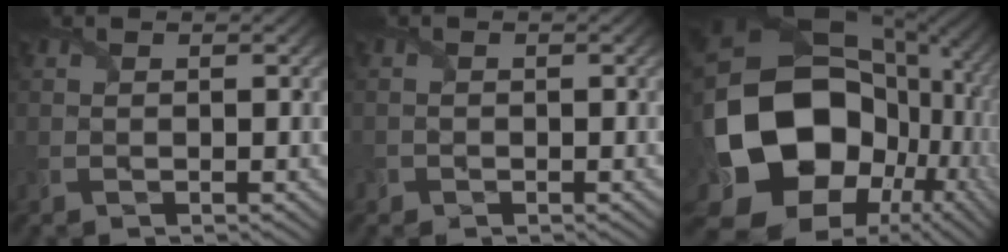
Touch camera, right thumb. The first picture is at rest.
{"total": 0.7, "force": [-0.4, 0.6, -0.1], "torque": [0.007, -0.005, -0.009]}
{"total": 22.1, "force": [-0.6, 17.7, 13.2], "torque": [-0.321, -0.039, 0.021]}